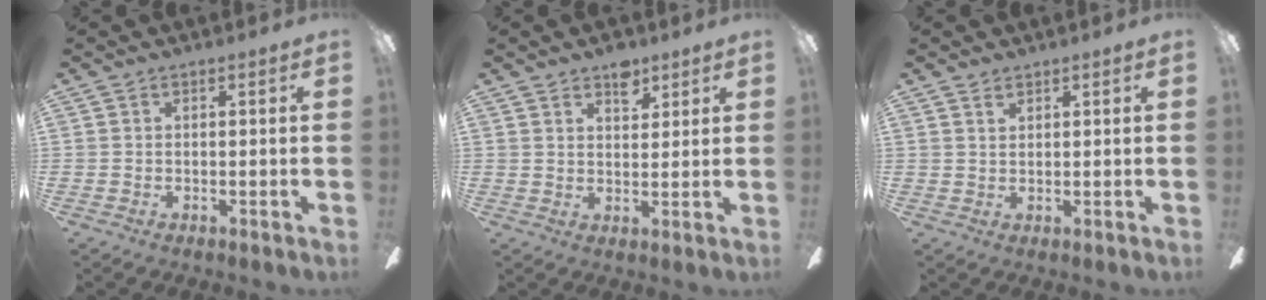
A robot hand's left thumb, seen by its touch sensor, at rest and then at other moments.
{"total": 5.5, "force": [4.0, 2.9, 2.5], "torque": [-0.018, -0.021, 0.065]}
{"total": 1.4, "force": [1.2, 0.6, 0.4], "torque": [-0.011, 0.000, 0.023]}